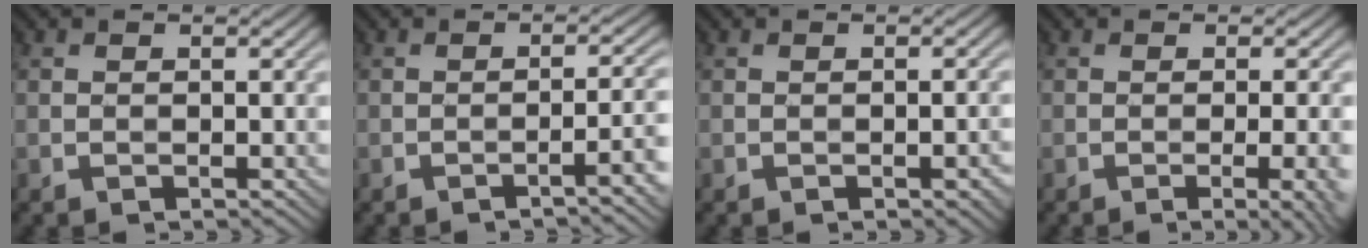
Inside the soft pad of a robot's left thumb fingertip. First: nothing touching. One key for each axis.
{"total": 4.5, "fx": -2.1, "fy": 0.8, "fz": 3.9, "tx": -0.040, "ty": 0.017, "tz": -0.040}
{"total": 1.7, "fx": -0.7, "fy": 0.3, "fz": 1.6, "tx": -0.020, "ty": 0.004, "tz": -0.008}
{"total": 5.9, "fx": -1.5, "fy": 1.7, "fz": 5.4, "tx": -0.063, "ty": -0.001, "tz": -0.013}